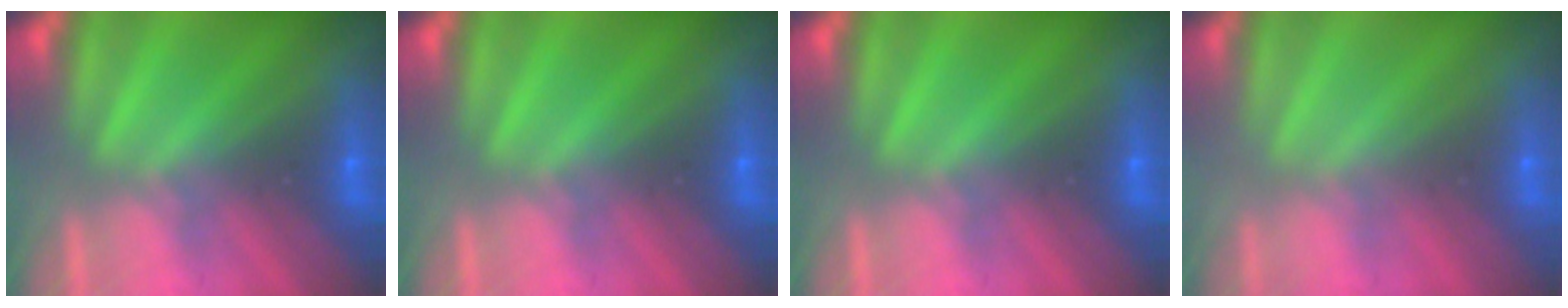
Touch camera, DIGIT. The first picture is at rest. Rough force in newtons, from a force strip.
{"total": 0.0}
{"total": 0.0}
{"total": 3.8}